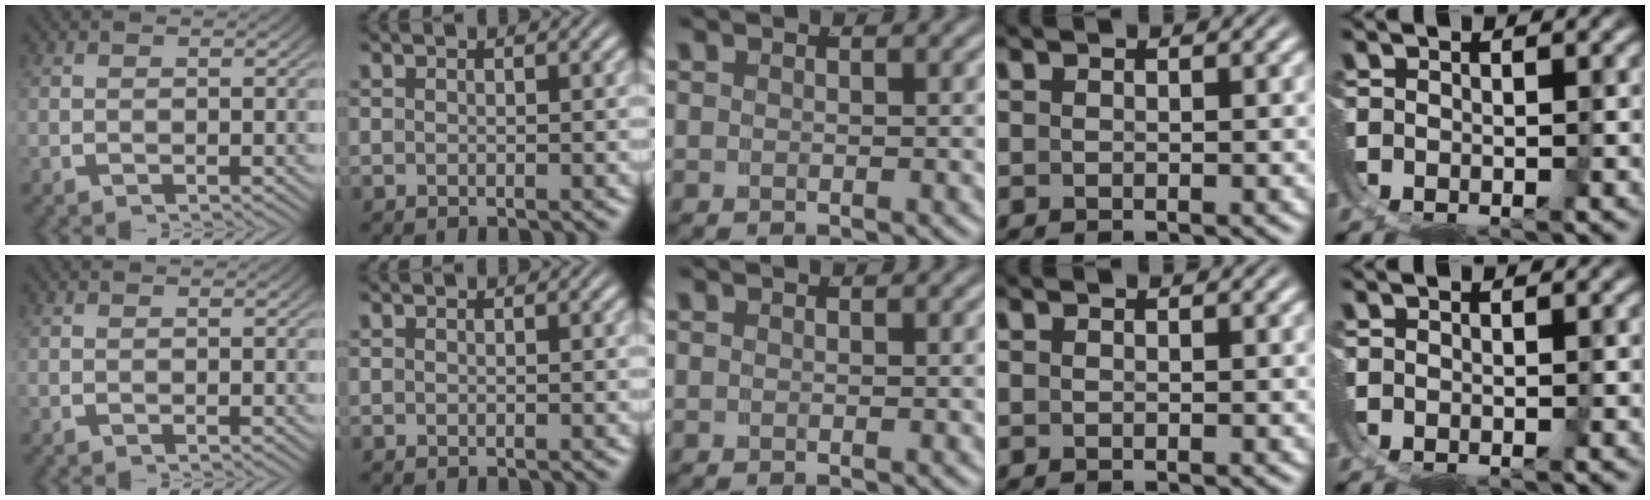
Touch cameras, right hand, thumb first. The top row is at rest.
{}